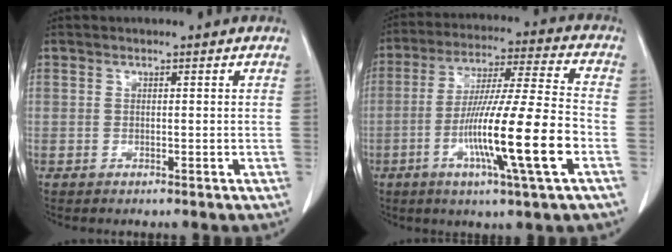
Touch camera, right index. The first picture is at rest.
{"total": 16.3, "force": [-5.3, -0.4, 15.4], "torque": [-0.281, -0.012, -0.095]}